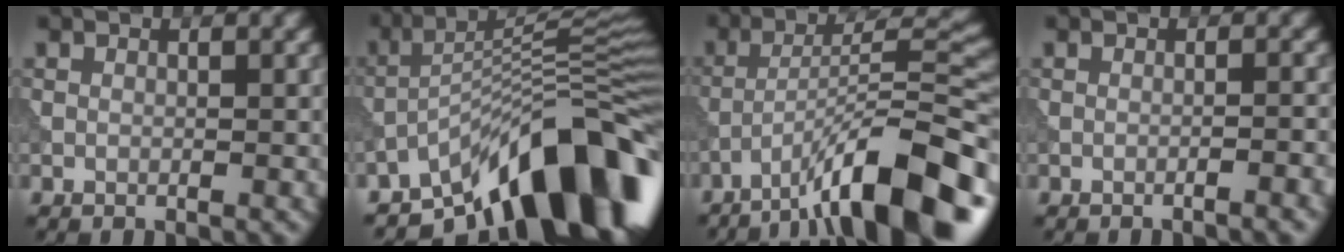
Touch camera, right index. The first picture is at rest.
{"total": 13.9, "force": [-8.8, 4.5, 9.7], "torque": [-0.120, 0.024, -0.157]}
{"total": 14.1, "force": [-8.8, 3.1, 10.5], "torque": [-0.161, 0.017, -0.147]}
{"total": 2.4, "force": [-1.2, 0.6, 2.0], "torque": [-0.020, 0.014, -0.027]}